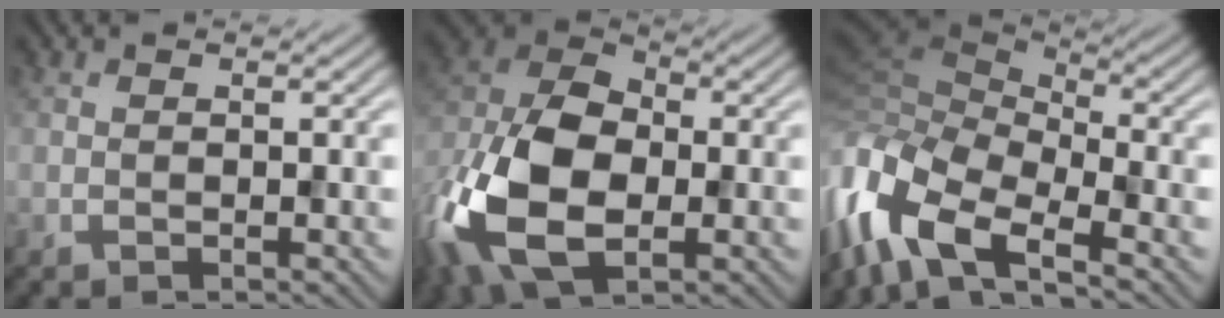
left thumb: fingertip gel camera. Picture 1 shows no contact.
{"total": 16.9, "force": [-5.0, 10.3, 12.5], "torque": [-0.290, -0.031, -0.103]}
{"total": 13.6, "force": [-7.1, 5.9, 10.0], "torque": [-0.254, -0.004, -0.134]}